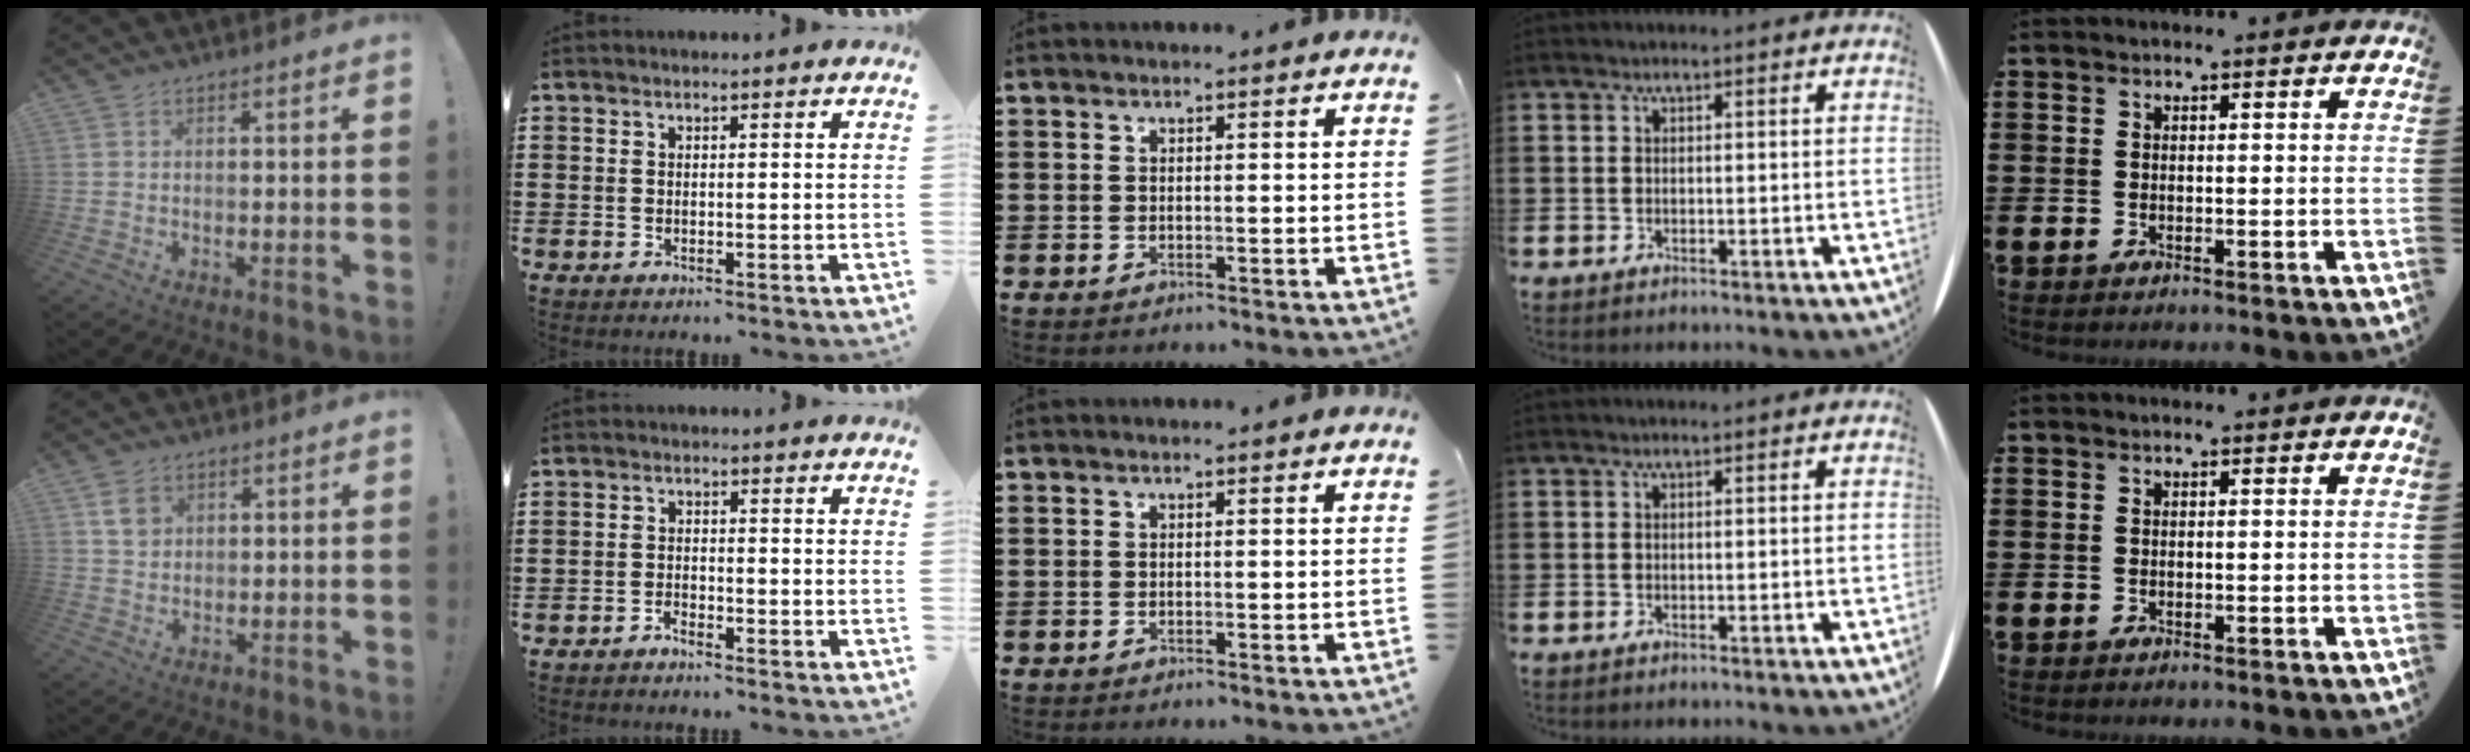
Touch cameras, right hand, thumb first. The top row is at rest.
{"thumb": {"total": 5.0, "force": [2.3, 3.9, 2.0], "torque": [-0.017, -0.004, 0.041]}, "index": {"total": 1.4, "force": [-1.3, 0.1, 0.2], "torque": [-0.010, 0.002, -0.027]}}